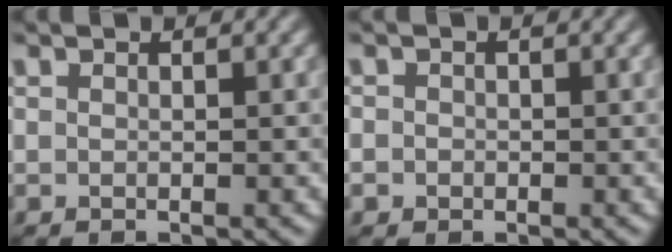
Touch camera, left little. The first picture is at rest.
{"total": 0.9, "force": [-0.2, 0.9, 0.2], "torque": [0.007, -0.006, -0.005]}